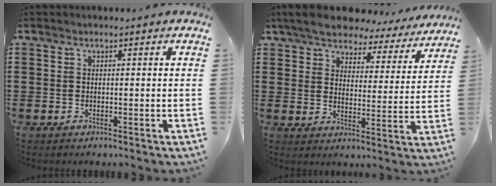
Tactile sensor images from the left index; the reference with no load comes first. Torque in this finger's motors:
{"motor_torque": [1.04, -1.10, 0.71, 0.21]}